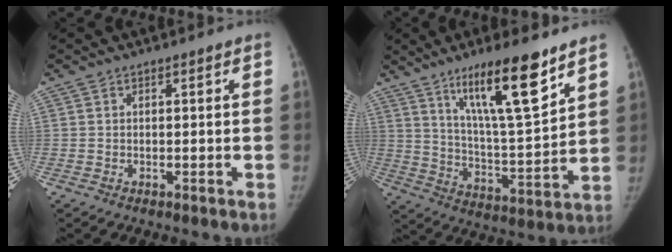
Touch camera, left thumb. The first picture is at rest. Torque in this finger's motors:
{"motor_torque": [1.28, -0.48, 1.68, -1.09, 0.46]}